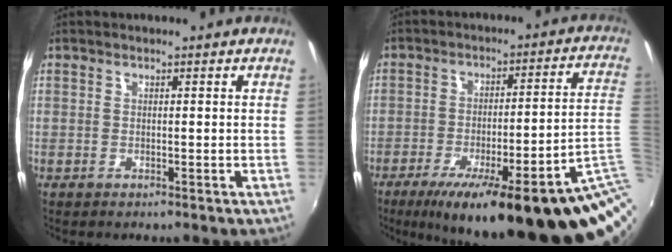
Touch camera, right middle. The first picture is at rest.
{"total": 27.0, "force": [-15.1, 3.5, 22.1], "torque": [-0.291, -0.022, -0.204]}